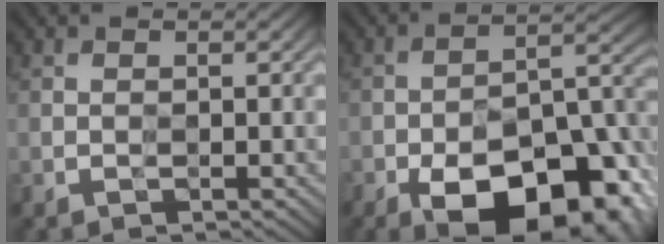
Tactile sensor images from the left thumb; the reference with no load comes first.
{"total": 17.5, "force": [-10.6, 7.8, 11.5], "torque": [-0.155, -0.011, -0.171]}